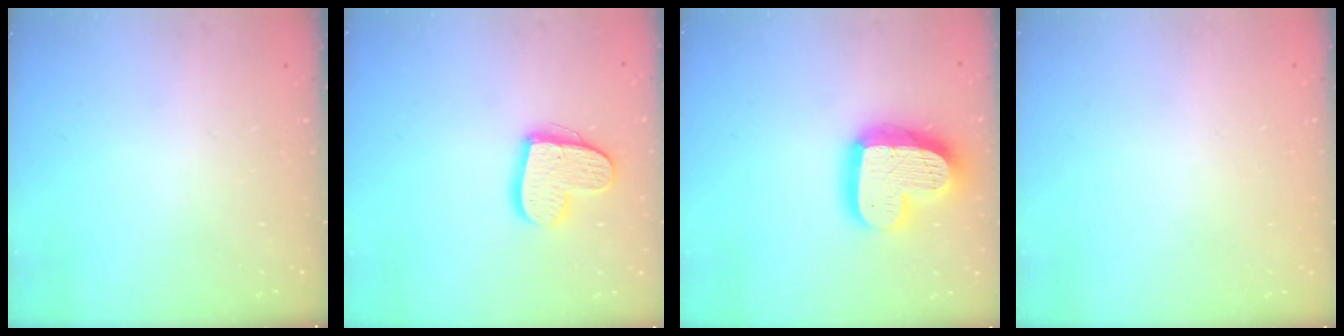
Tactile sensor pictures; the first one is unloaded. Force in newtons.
{"total": 13.9, "press": 13.9, "slide": 0.8}
{"total": 19.5, "press": 19.4, "slide": 1.7}
{"total": 0.0}